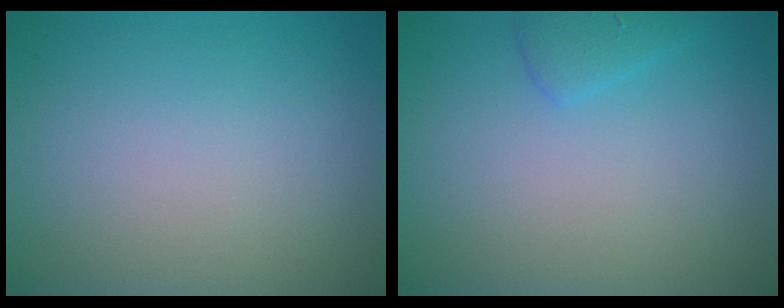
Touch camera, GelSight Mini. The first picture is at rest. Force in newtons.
{"total": 1.4, "press": 1.4, "slide": 0.1}